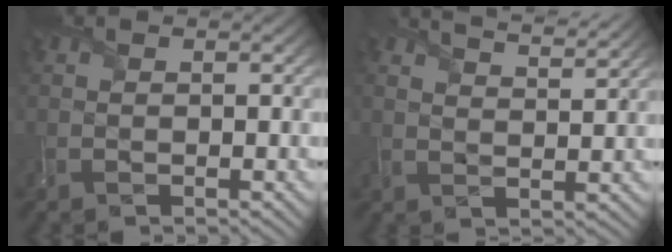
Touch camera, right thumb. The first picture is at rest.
{"total": 6.2, "force": [5.1, 1.4, 3.2], "torque": [-0.050, 0.009, 0.065]}